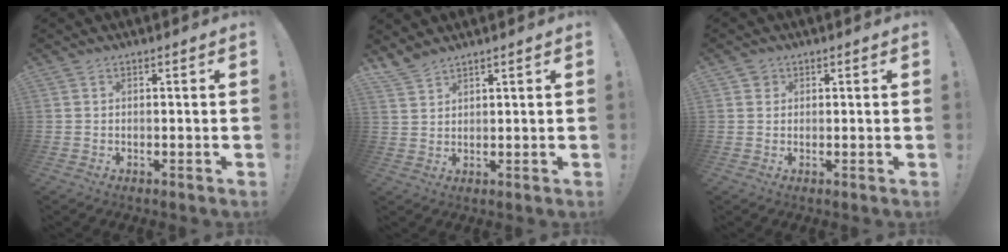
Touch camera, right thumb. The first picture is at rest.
{"total": 4.1, "force": [3.8, 1.0, 1.4], "torque": [-0.029, -0.023, 0.072]}
{"total": 1.8, "force": [0.9, 1.5, 0.3], "torque": [0.002, -0.004, 0.015]}